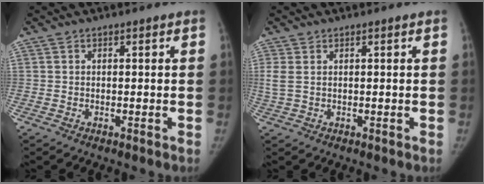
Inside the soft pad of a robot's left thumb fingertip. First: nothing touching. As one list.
[{"total": 2.4, "force": [0.5, 1.3, 1.9], "torque": [-0.066, 0.007, 0.017]}]